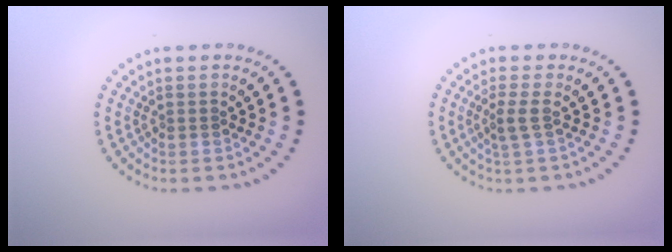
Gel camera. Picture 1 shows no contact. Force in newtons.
{"total": 1.6, "press": 1.3, "slide": 0.9}